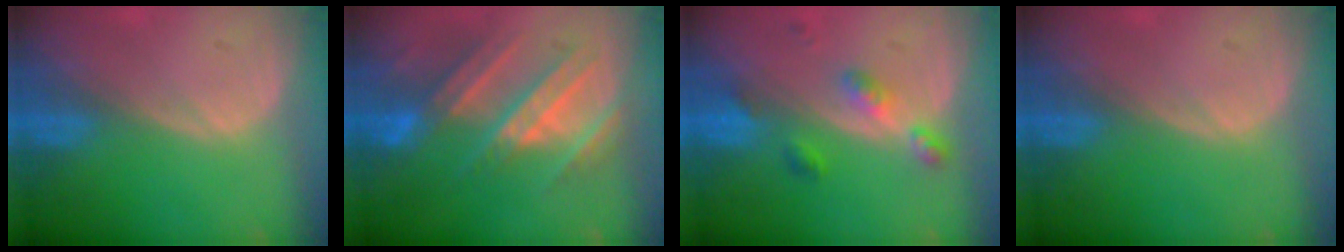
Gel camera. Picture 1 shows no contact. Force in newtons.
{"total": 9.3, "press": 9.2, "slide": 1.5}
{"total": 4.7, "press": 4.2, "slide": 2.0}
{"total": 0.0}